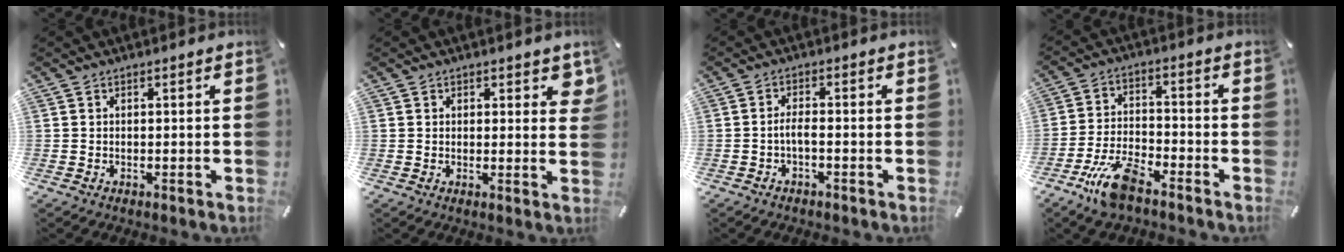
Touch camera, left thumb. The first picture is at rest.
{"total": 1.9, "force": [1.0, 1.2, 1.1], "torque": [0.002, -0.006, 0.012]}
{"total": 2.8, "force": [-1.3, 0.9, 2.3], "torque": [-0.047, 0.005, -0.026]}
{"total": 10.3, "force": [-7.2, 3.6, 6.4], "torque": [-0.135, 0.031, -0.137]}